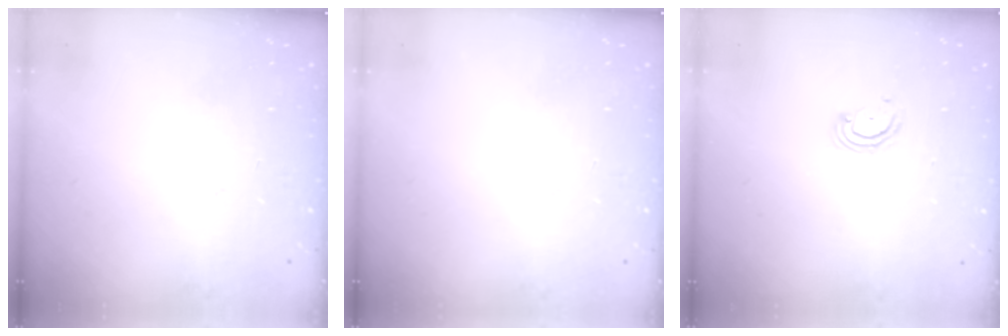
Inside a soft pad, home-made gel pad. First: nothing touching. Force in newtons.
{"total": 0.0}
{"total": 3.6, "press": 3.6, "slide": 0.4}